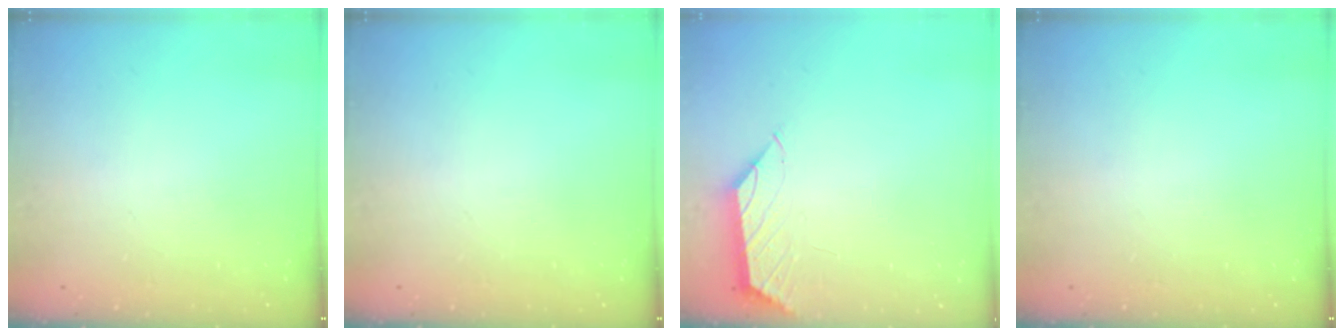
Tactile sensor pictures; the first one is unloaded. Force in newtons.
{"total": 0.0}
{"total": 0.9, "press": 0.8, "slide": 0.4}
{"total": 0.0}